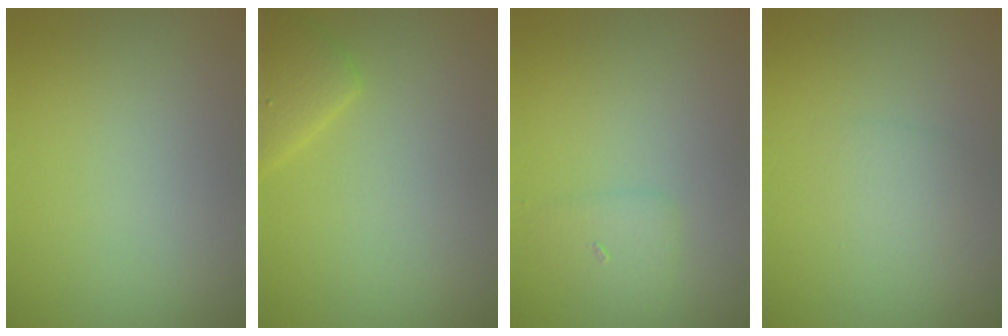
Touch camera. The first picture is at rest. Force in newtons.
{"total": 2.2, "press": 2.2, "slide": 0.3}
{"total": 1.4, "press": 1.4, "slide": 0.1}
{"total": 1.4, "press": 1.4, "slide": 0.1}